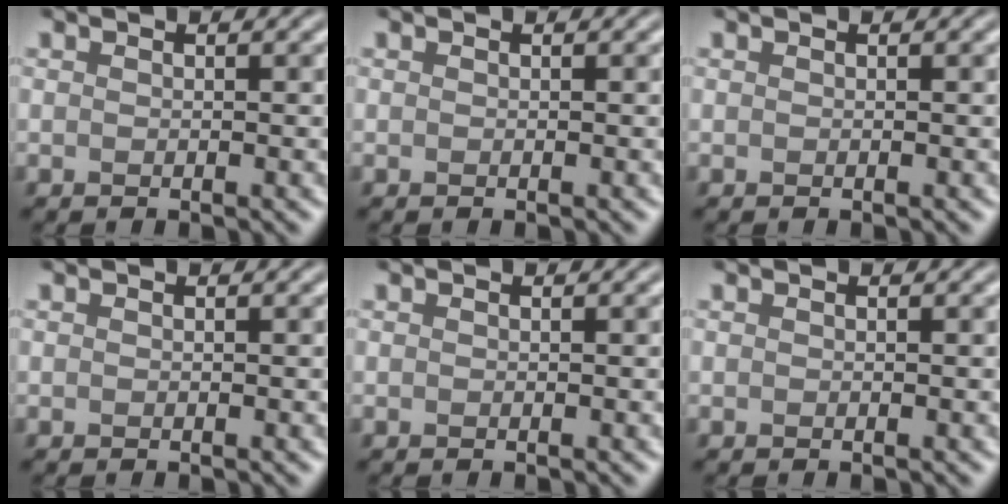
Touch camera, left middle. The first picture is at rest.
{"total": 0.0}
{"total": 0.0}
{"total": 0.0}
{"total": 0.0}
{"total": 0.0}